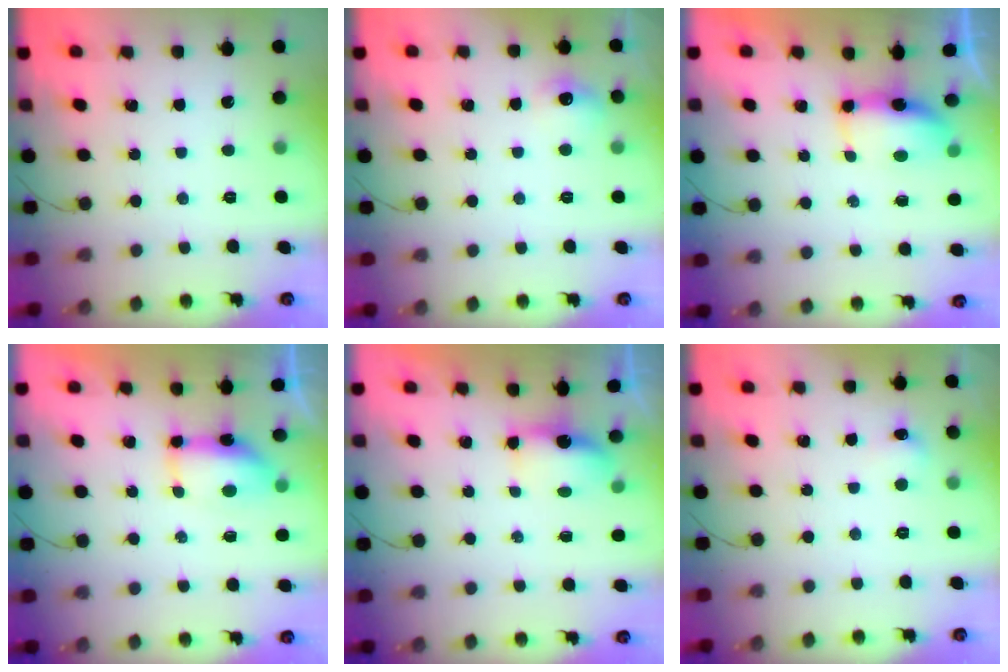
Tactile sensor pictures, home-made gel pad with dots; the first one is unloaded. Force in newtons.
{"total": 6.8, "press": 6.7, "slide": 1.0}
{"total": 8.6, "press": 7.0, "slide": 5.0}
{"total": 9.0, "press": 8.1, "slide": 3.9}
{"total": 5.2, "press": 5.1, "slide": 0.5}
{"total": 4.9, "press": 4.7, "slide": 1.5}